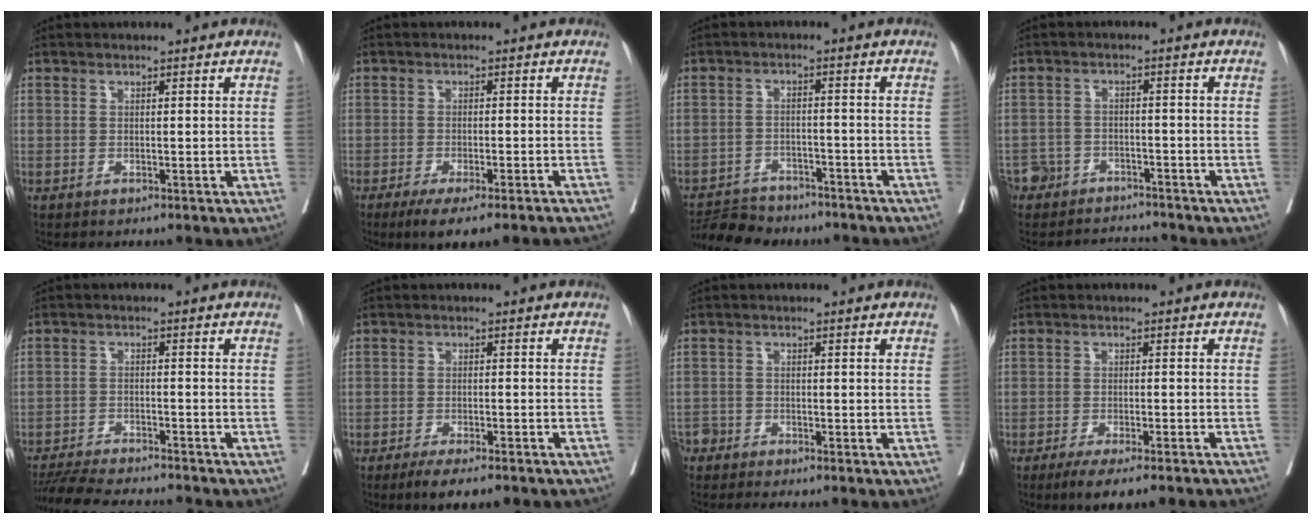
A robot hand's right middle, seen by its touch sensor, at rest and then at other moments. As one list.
[{"total": 8.7, "force": [-6.8, 0.4, 5.4], "torque": [-0.060, -0.015, -0.098]}, {"total": 9.6, "force": [-8.8, 3.2, 2.0], "torque": [-0.035, 0.005, -0.128]}, {"total": 7.2, "force": [-6.5, 3.1, 0.1], "torque": [-0.001, 0.016, -0.102]}, {"total": 11.7, "force": [-10.8, 1.1, 4.4], "torque": [-0.067, -0.011, -0.164]}, {"total": 7.3, "force": [-5.8, 1.1, 4.4], "torque": [-0.053, -0.010, -0.079]}, {"total": 3.1, "force": [-3.0, 0.8, 0.4], "torque": [0.002, -0.007, -0.054]}, {"total": 8.1, "force": [-6.4, 0.4, 5.0], "torque": [-0.058, -0.014, -0.092]}]